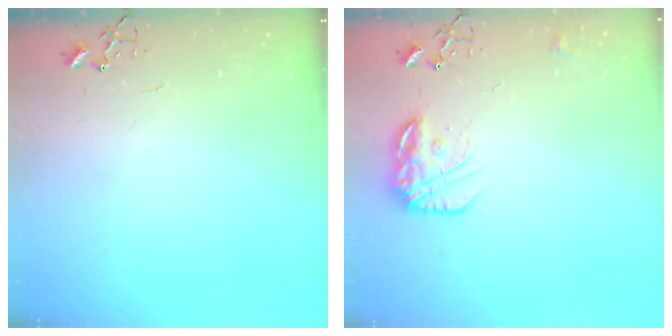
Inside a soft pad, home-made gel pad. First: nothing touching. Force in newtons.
{"total": 14.8, "press": 14.8, "slide": 0.8}